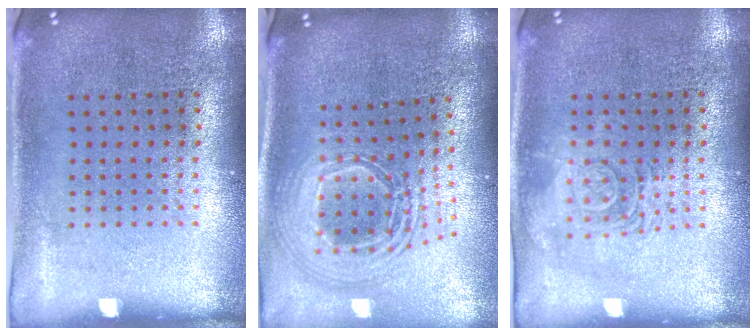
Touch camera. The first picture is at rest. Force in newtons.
{"total": 2.6, "press": 1.9, "slide": 1.8}
{"total": 2.8, "press": 2.8, "slide": 0.4}